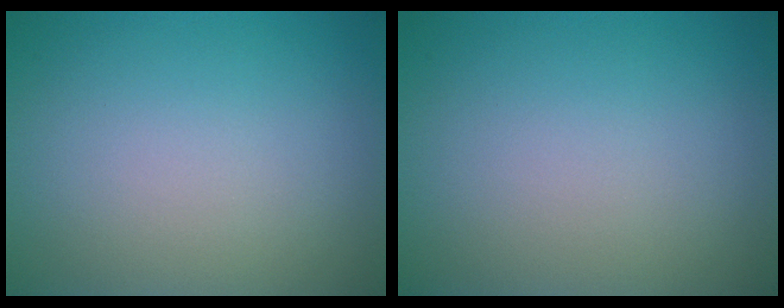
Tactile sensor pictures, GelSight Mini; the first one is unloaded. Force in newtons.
{"total": 0.0}